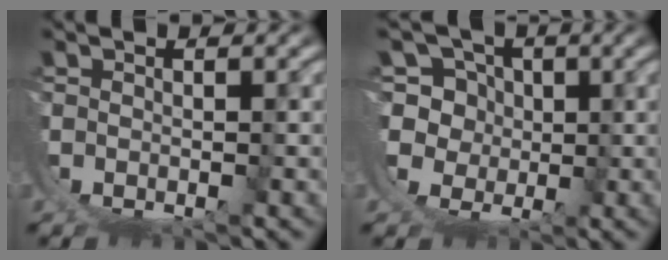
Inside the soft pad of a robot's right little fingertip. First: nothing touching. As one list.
[{"total": 11.1, "force": [0.1, 10.2, 4.3], "torque": [-0.134, -0.050, 0.007]}]